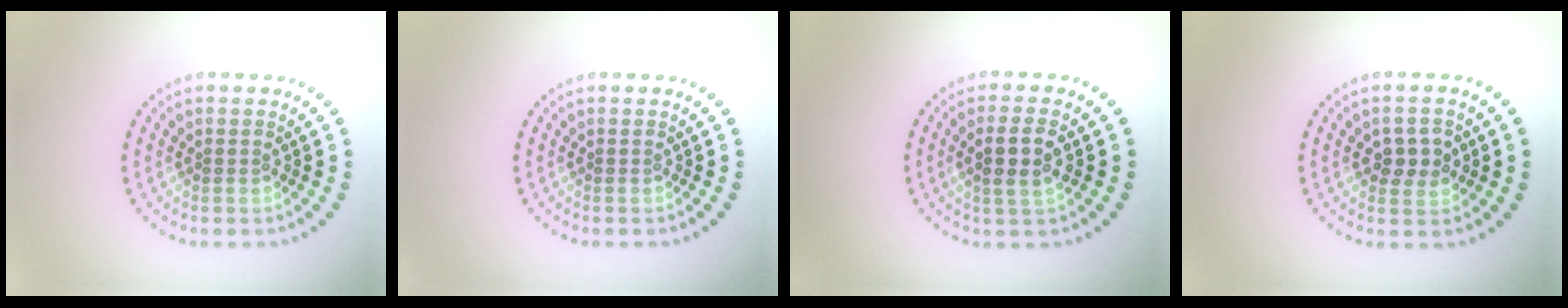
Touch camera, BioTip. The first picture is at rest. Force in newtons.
{"total": 0.0}
{"total": 2.8, "press": 2.6, "slide": 0.9}
{"total": 2.4, "press": 2.4, "slide": 0.3}